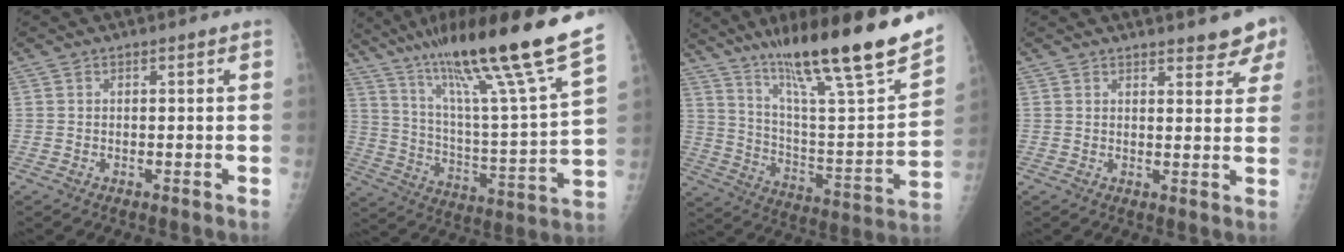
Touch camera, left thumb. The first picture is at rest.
{"total": 27.0, "force": [18.9, 1.0, 19.2], "torque": [-0.302, -0.076, 0.313]}
{"total": 26.9, "force": [19.1, 2.8, 18.7], "torque": [-0.276, -0.072, 0.313]}
{"total": 5.9, "force": [4.9, 1.8, 2.7], "torque": [-0.005, -0.024, 0.049]}